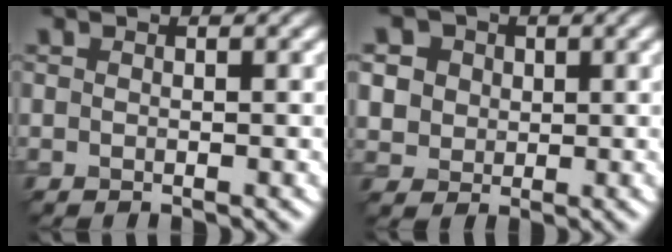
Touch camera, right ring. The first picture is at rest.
{"total": 6.6, "force": [2.5, 5.5, 2.7], "torque": [-0.065, 0.023, 0.034]}